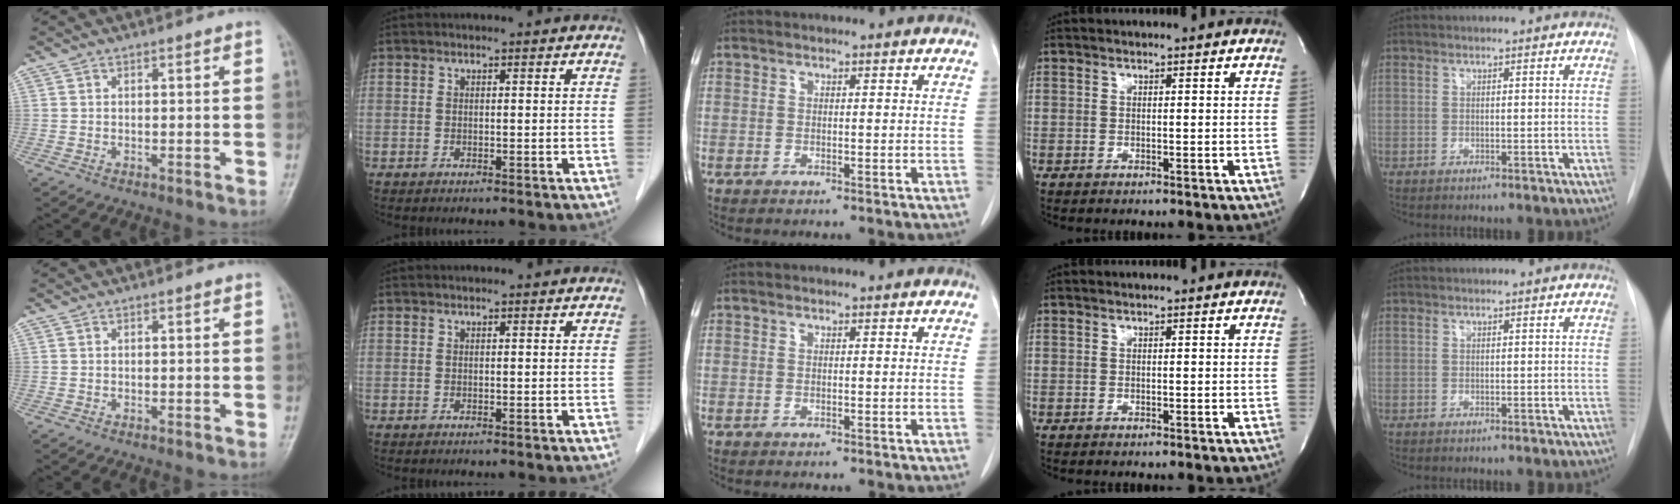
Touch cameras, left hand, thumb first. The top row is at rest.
{}